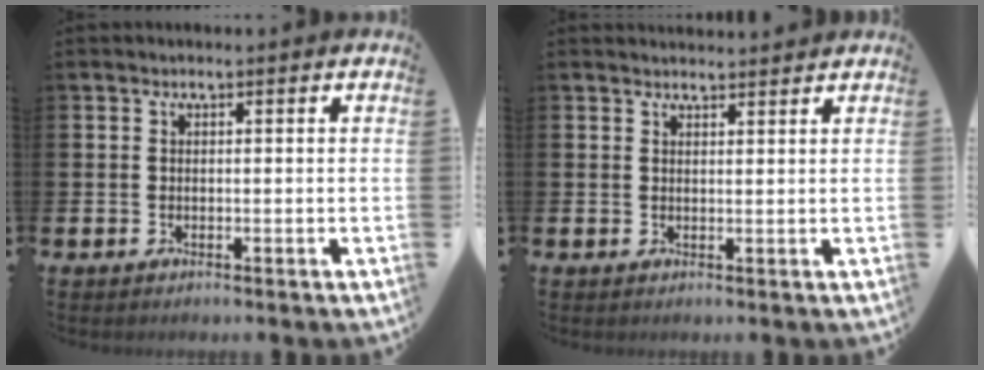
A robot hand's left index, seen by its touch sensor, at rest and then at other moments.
{"total": 1.9, "force": [1.9, 0.2, -0.1], "torque": [0.013, -0.013, 0.032]}